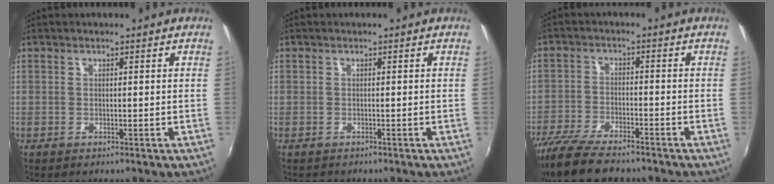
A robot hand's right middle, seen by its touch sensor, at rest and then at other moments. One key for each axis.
{"total": 0.7, "fx": -0.6, "fy": 0.4, "fz": -0.1, "tx": -0.002, "ty": -0.001, "tz": -0.010}
{"total": 13.7, "fx": -11.4, "fy": 3.5, "fz": 6.7, "tx": -0.154, "ty": -0.033, "tz": -0.205}